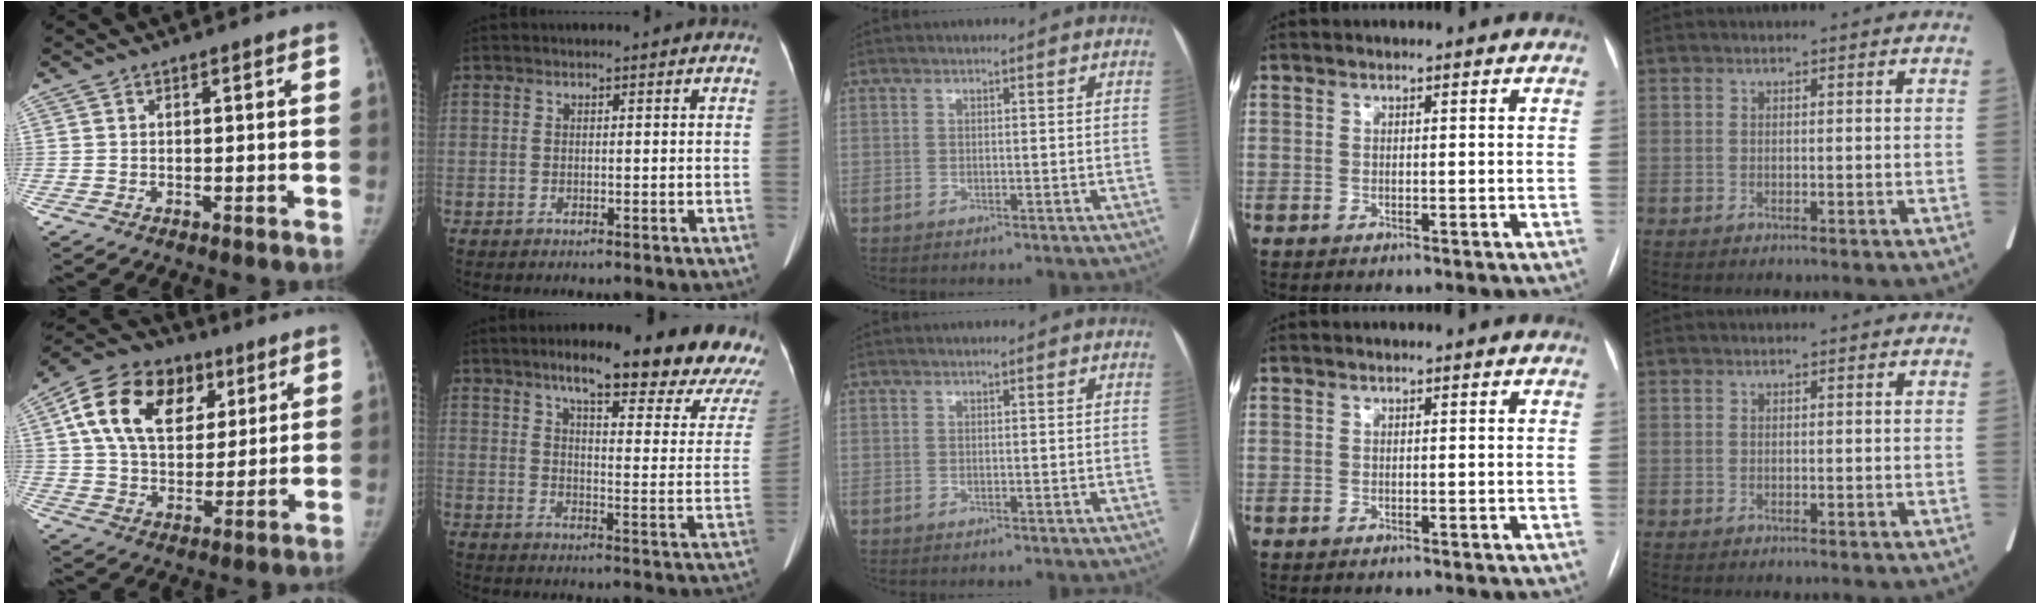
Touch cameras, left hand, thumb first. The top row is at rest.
{"thumb": {"total": 20.4, "force": [7.4, 13.9, 13.0], "torque": [-0.210, 0.005, 0.122]}, "index": {"total": 22.8, "force": [18.5, 4.0, 12.6], "torque": [-0.154, -0.038, 0.216]}}